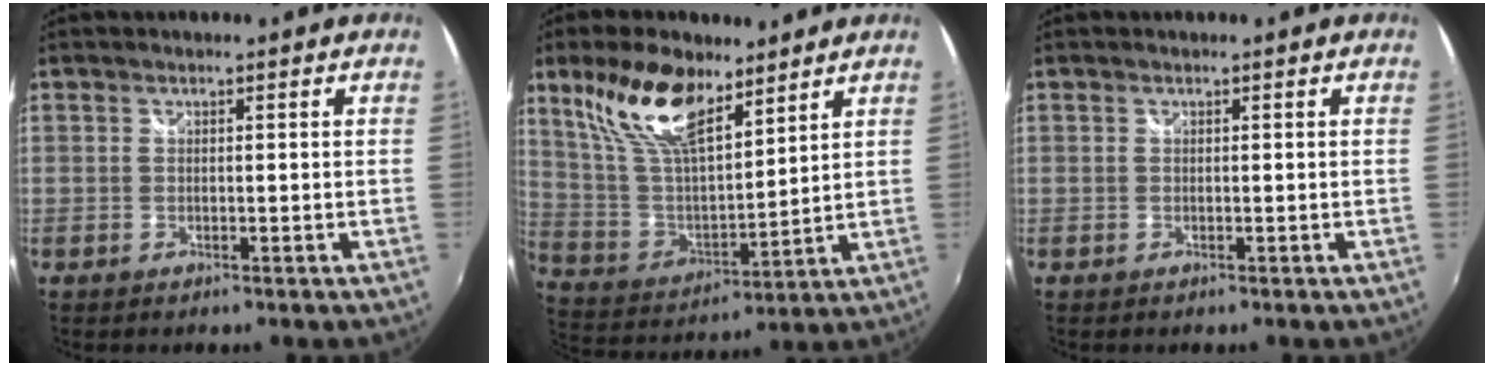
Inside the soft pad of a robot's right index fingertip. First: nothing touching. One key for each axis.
{"total": 16.5, "fx": 10.5, "fy": 6.9, "fz": 10.7, "tx": -0.215, "ty": 0.019, "tz": 0.212}
{"total": 0.0}